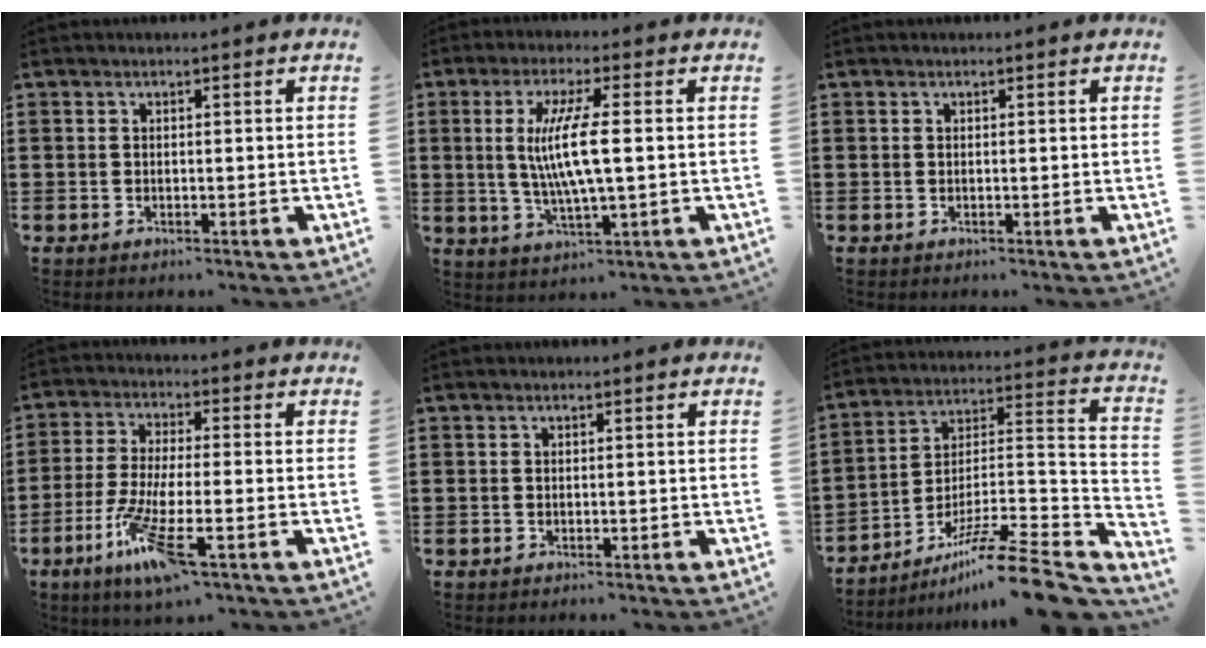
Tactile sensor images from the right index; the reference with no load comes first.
{"total": 8.3, "force": [0.7, 1.2, 8.2], "torque": [-0.173, -0.010, 0.003]}
{"total": 0.0}
{"total": 9.3, "force": [-4.7, 1.3, 8.0], "torque": [-0.173, -0.017, -0.088]}
{"total": 0.0}
{"total": 12.2, "force": [-9.3, 0.9, 7.9], "torque": [-0.121, 0.016, -0.174]}